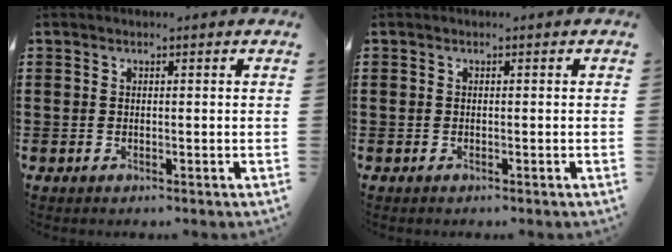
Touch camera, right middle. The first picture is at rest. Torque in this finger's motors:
{"motor_torque": [0.65, -0.29, -0.01, 0.00]}